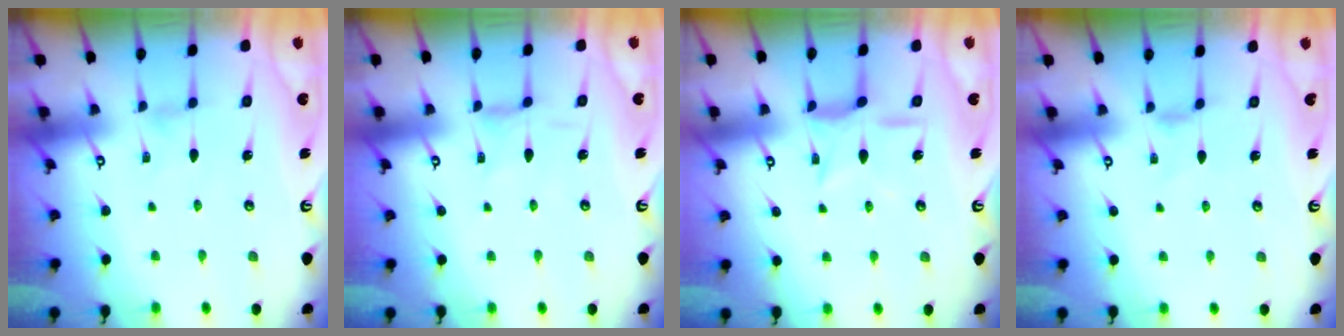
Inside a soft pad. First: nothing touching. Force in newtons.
{"total": 0.6, "press": 0.6, "slide": 0.2}
{"total": 8.1, "press": 8.1, "slide": 0.6}
{"total": 0.9, "press": 0.8, "slide": 0.4}